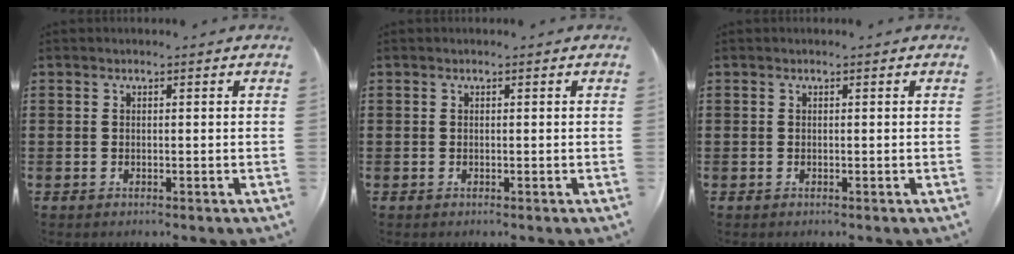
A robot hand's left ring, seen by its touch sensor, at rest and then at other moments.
{"total": 0.0}
{"total": 0.0}